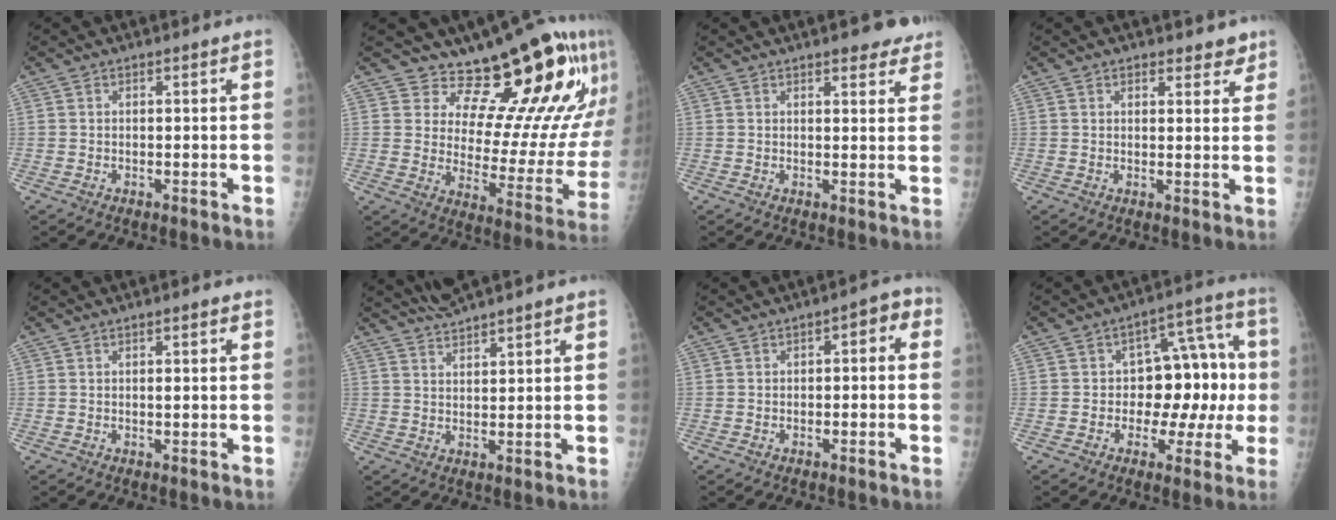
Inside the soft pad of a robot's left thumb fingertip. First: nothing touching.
{"total": 19.5, "force": [14.7, 7.0, 10.6], "torque": [-0.082, -0.119, 0.199]}
{"total": 5.4, "force": [4.1, 1.8, 3.1], "torque": [-0.014, -0.013, 0.046]}
{"total": 3.7, "force": [2.8, 2.1, 1.2], "torque": [0.022, -0.013, 0.035]}
{"total": 1.3, "force": [0.4, 0.4, 1.1], "torque": [-0.017, 0.001, 0.003]}
{"total": 4.7, "force": [4.4, -0.2, 1.7], "torque": [-0.035, 0.001, 0.086]}
{"total": 3.8, "force": [-0.2, 2.3, 3.0], "torque": [-0.018, 0.026, -0.012]}
{"total": 14.2, "force": [-0.7, 8.5, 11.3], "torque": [-0.098, 0.048, -0.009]}